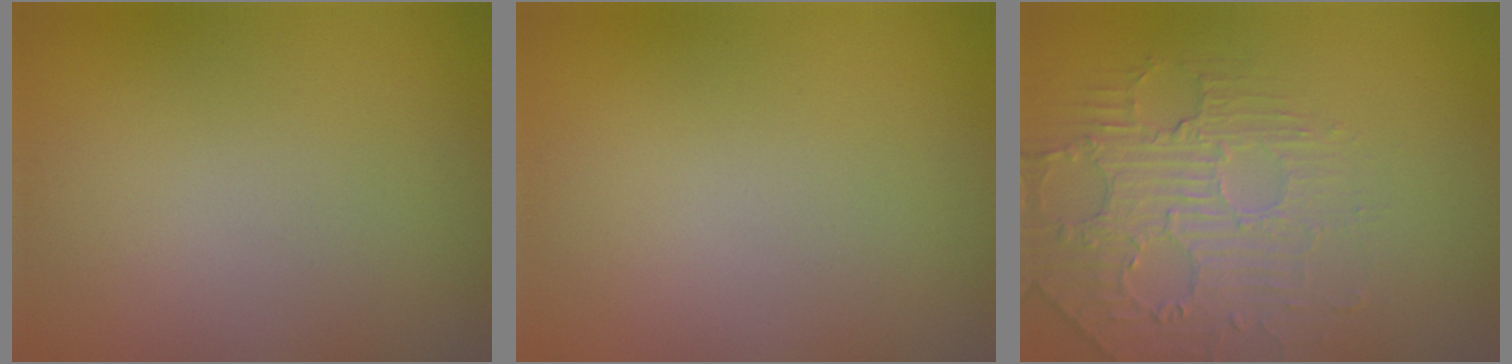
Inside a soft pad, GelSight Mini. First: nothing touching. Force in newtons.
{"total": 0.0}
{"total": 2.5, "press": 1.9, "slide": 1.6}